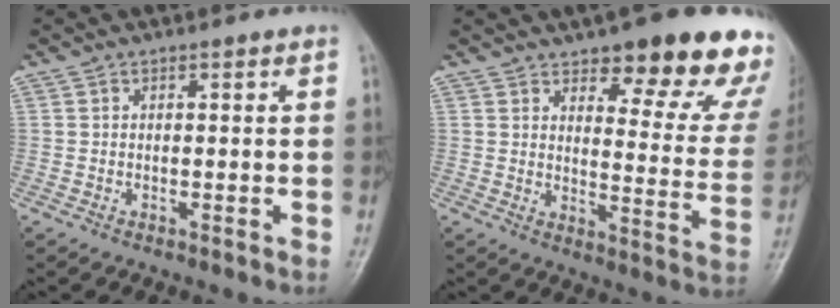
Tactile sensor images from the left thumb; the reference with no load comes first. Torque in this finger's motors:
{"motor_torque": [0.77, 0.71, 1.00, -1.76, 0.14]}